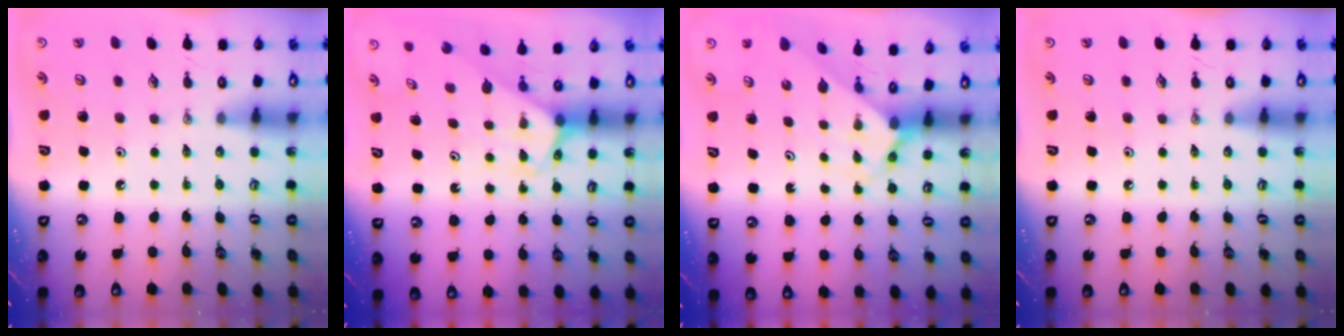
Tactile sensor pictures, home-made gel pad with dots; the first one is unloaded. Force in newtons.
{"total": 2.5, "press": 2.5, "slide": 0.1}
{"total": 2.3, "press": 2.3, "slide": 0.2}
{"total": 0.0}